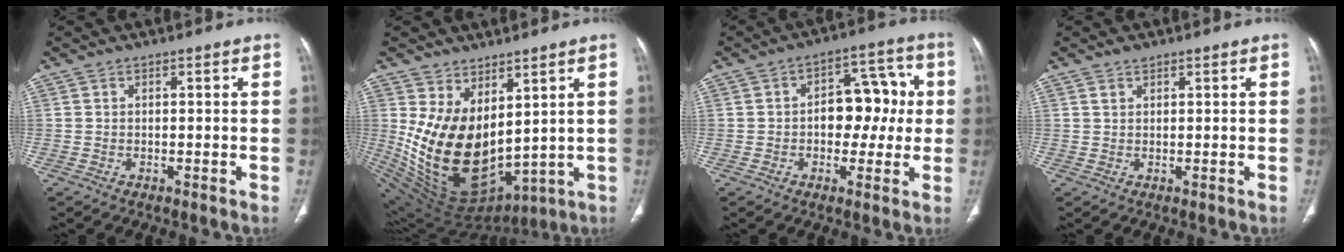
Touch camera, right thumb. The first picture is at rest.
{"total": 17.8, "force": [4.2, 10.8, 13.5], "torque": [-0.214, -0.052, 0.115]}
{"total": 10.9, "force": [0.1, 7.1, 8.3], "torque": [-0.065, 0.036, 0.000]}
{"total": 1.1, "force": [1.0, 0.5, 0.3], "torque": [-0.002, -0.005, 0.017]}